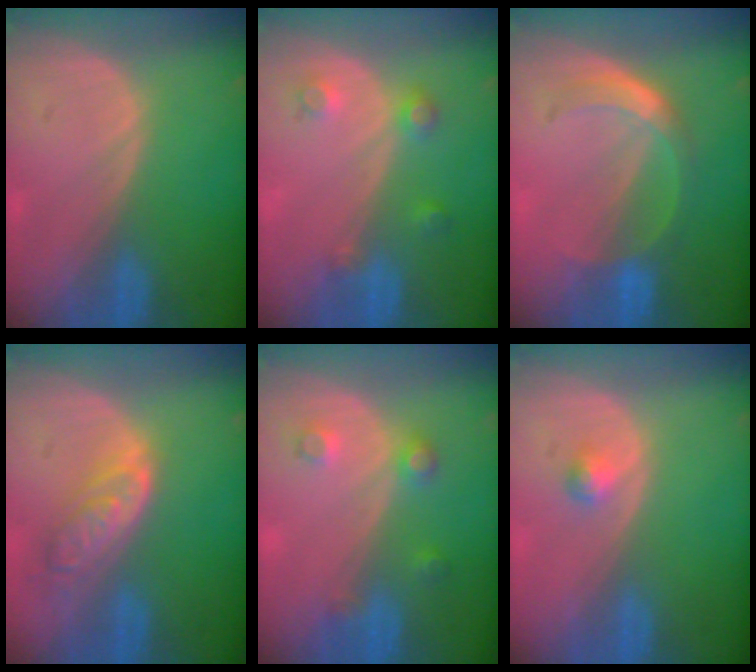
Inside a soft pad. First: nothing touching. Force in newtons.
{"total": 3.6, "press": 3.2, "slide": 1.6}
{"total": 6.0, "press": 5.2, "slide": 3.1}
{"total": 6.2, "press": 5.6, "slide": 2.7}
{"total": 3.5, "press": 3.3, "slide": 1.2}
{"total": 1.5, "press": 1.5, "slide": 0.3}